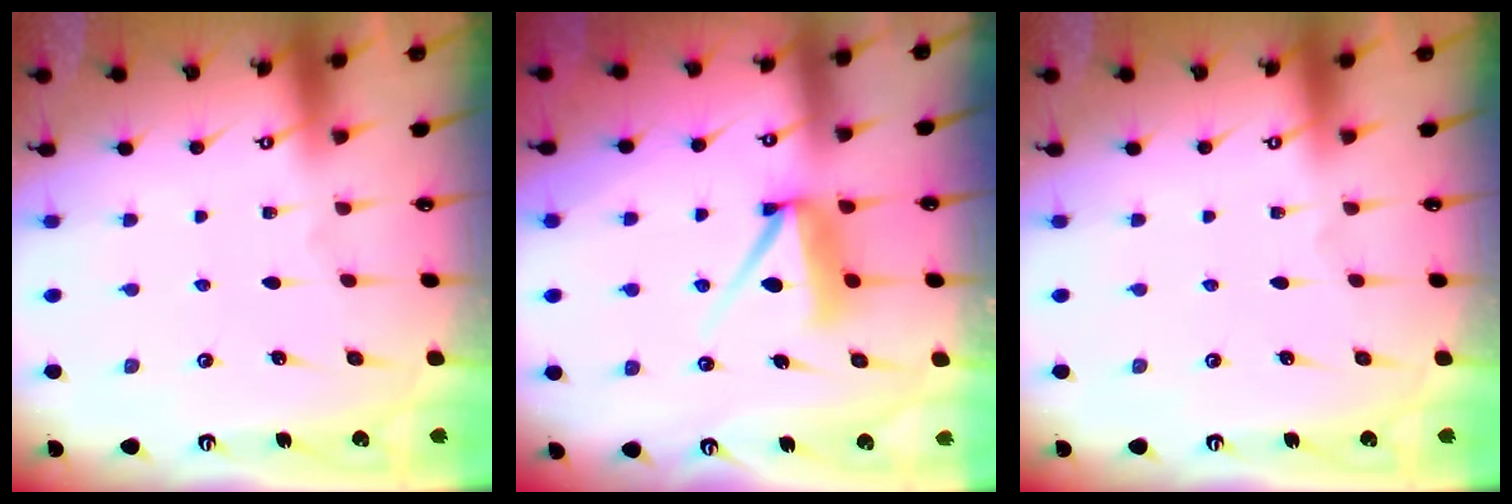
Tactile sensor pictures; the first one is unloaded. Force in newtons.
{"total": 8.3, "press": 8.2, "slide": 0.9}
{"total": 0.0}